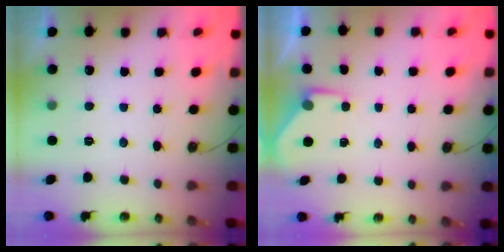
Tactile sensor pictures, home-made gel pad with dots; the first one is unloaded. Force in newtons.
{"total": 3.5, "press": 3.5, "slide": 0.5}